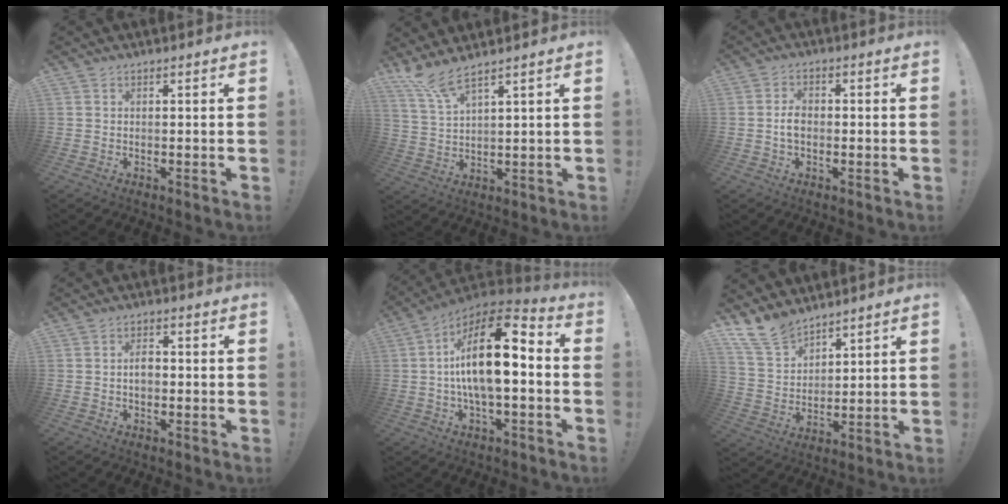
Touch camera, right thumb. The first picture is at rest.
{"total": 6.7, "force": [5.7, 0.7, 3.6], "torque": [-0.083, -0.027, 0.105]}
{"total": 4.0, "force": [-0.5, 2.7, 2.9], "torque": [-0.047, 0.006, -0.013]}
{"total": 3.6, "force": [-0.4, 2.5, 2.5], "torque": [-0.037, 0.005, -0.010]}
{"total": 18.4, "force": [0.8, 7.1, 17.0], "torque": [-0.299, -0.005, 0.010]}
{"total": 11.0, "force": [9.3, 5.0, 2.9], "torque": [-0.066, -0.064, 0.183]}